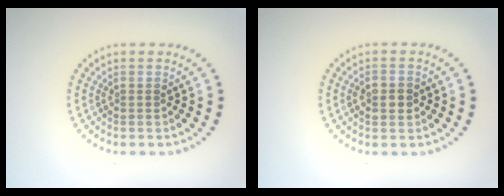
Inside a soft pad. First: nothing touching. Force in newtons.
{"total": 2.6, "press": 2.6, "slide": 0.1}